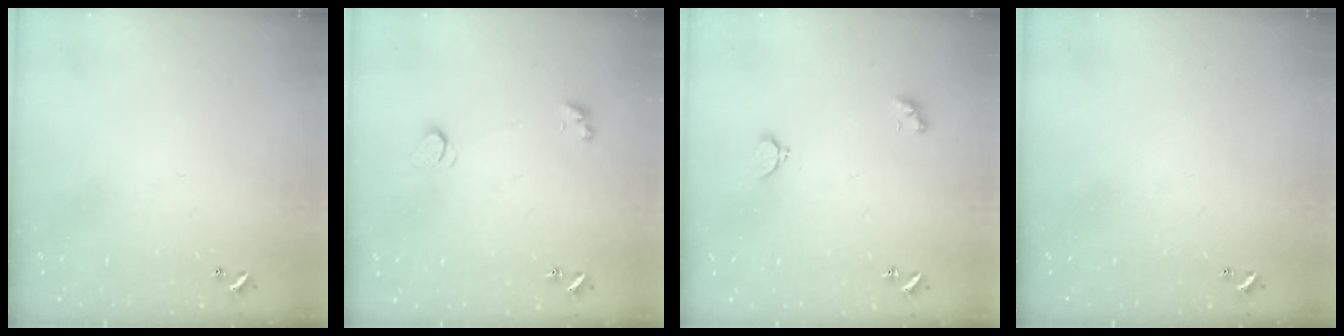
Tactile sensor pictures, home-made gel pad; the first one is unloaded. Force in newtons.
{"total": 2.3, "press": 2.2, "slide": 0.5}
{"total": 2.0, "press": 1.9, "slide": 0.5}
{"total": 0.0}